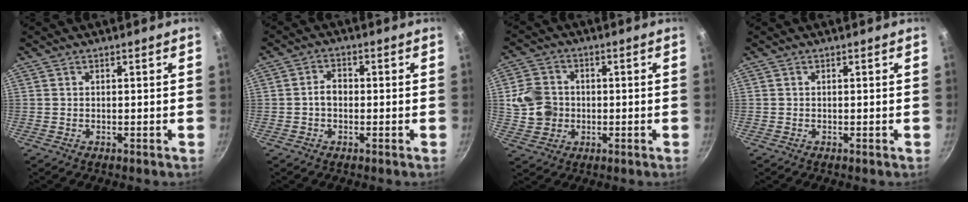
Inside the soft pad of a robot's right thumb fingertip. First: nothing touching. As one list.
[{"total": 3.2, "force": [-0.5, 2.3, 2.1], "torque": [-0.023, 0.016, -0.011]}, {"total": 8.6, "force": [-0.1, 7.6, 4.1], "torque": [-0.057, 0.010, -0.001]}, {"total": 0.0}]